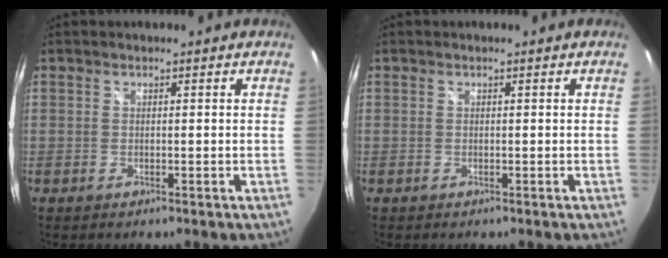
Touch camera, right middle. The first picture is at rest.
{"total": 0.0}